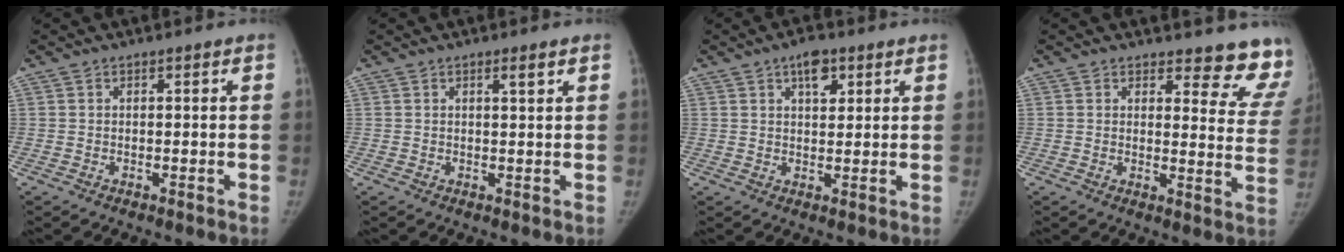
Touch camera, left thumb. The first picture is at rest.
{"total": 1.7, "force": [1.0, 0.2, 1.3], "torque": [-0.019, -0.006, 0.017]}
{"total": 4.9, "force": [2.6, 2.5, 3.2], "torque": [-0.030, -0.008, 0.038]}
{"total": 12.6, "force": [11.9, 3.5, 2.3], "torque": [0.025, -0.115, 0.104]}